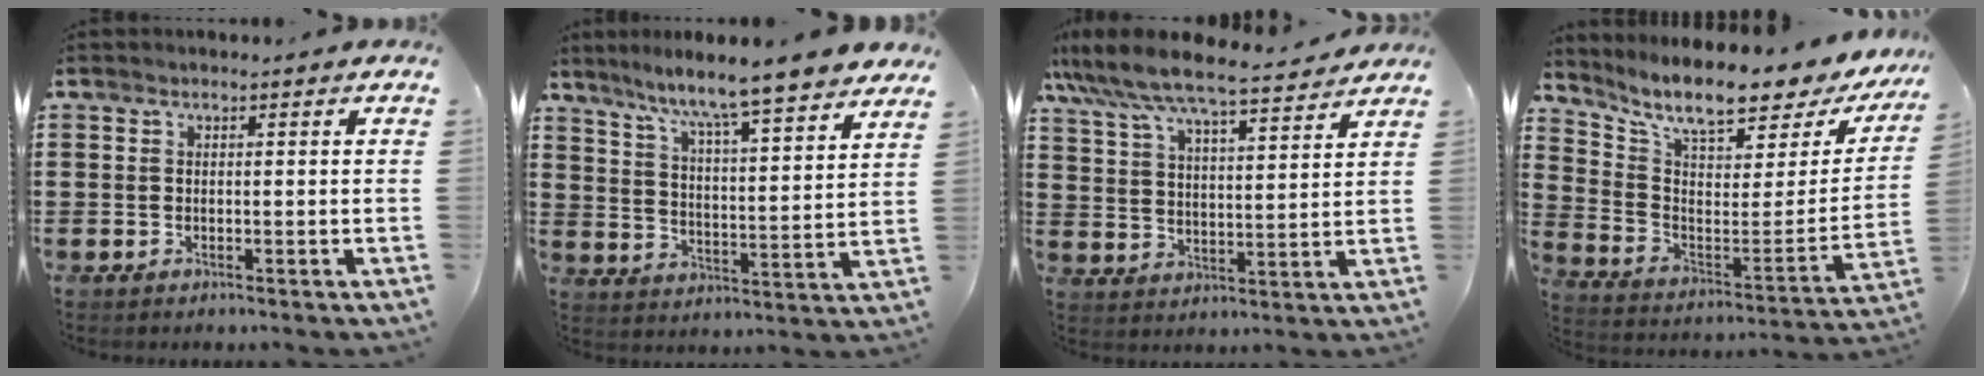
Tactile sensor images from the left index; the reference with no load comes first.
{"total": 7.2, "force": [6.5, -0.7, 2.8], "torque": [-0.075, -0.053, 0.103]}
{"total": 6.8, "force": [6.3, 0.4, 2.5], "torque": [-0.077, -0.039, 0.106]}
{"total": 9.3, "force": [7.8, 1.2, 4.9], "torque": [-0.115, -0.070, 0.127]}